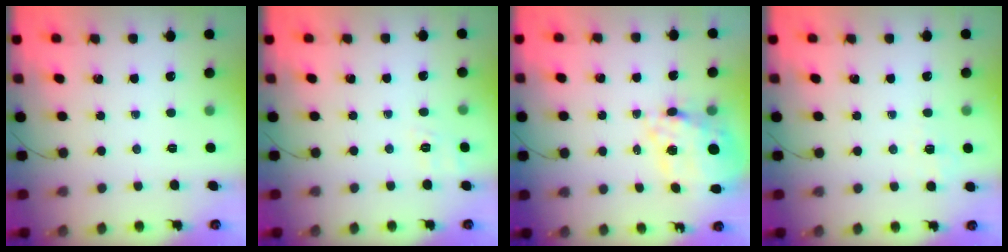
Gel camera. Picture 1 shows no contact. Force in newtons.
{"total": 2.5, "press": 1.4, "slide": 2.0}
{"total": 18.3, "press": 17.8, "slide": 4.0}
{"total": 2.2, "press": 1.3, "slide": 1.8}